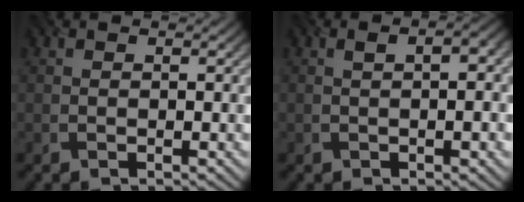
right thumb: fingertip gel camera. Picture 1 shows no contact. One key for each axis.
{"total": 3.9, "fx": 0.3, "fy": 1.3, "fz": 3.7, "tx": -0.048, "ty": 0.007, "tz": 0.008}